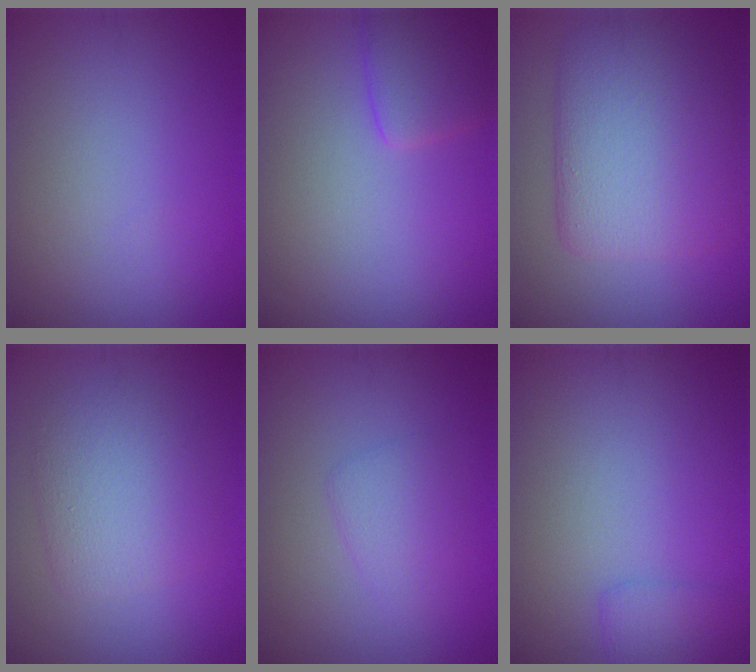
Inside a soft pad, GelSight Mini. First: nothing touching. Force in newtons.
{"total": 2.5, "press": 2.5, "slide": 0.2}
{"total": 8.1, "press": 8.1, "slide": 0.8}
{"total": 4.1, "press": 4.1, "slide": 0.3}
{"total": 1.9, "press": 1.9, "slide": 0.0}
{"total": 1.6, "press": 1.6, "slide": 0.1}